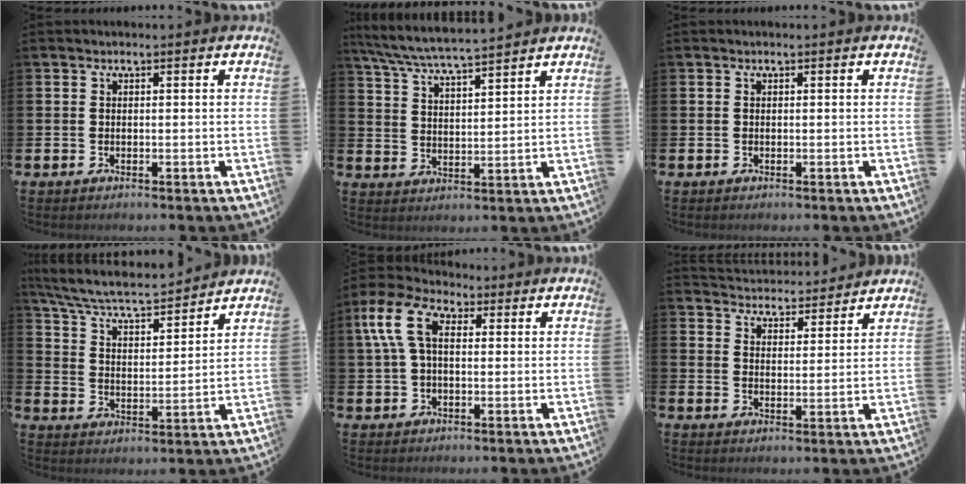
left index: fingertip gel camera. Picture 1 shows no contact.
{"total": 6.3, "force": [6.1, 0.0, 1.8], "torque": [-0.060, -0.032, 0.108]}
{"total": 0.0}
{"total": 6.8, "force": [6.3, 0.9, 2.2], "torque": [-0.078, -0.046, 0.107]}
{"total": 8.5, "force": [3.5, 5.0, 5.8], "torque": [-0.147, 0.010, 0.063]}
{"total": 4.6, "force": [4.6, 0.7, -0.3], "torque": [-0.011, -0.034, 0.080]}